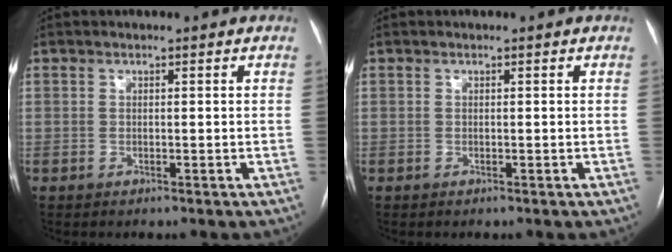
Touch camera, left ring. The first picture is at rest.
{"total": 0.0}